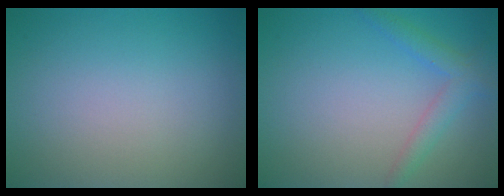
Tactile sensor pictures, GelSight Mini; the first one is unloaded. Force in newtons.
{"total": 2.3, "press": 2.3, "slide": 0.2}